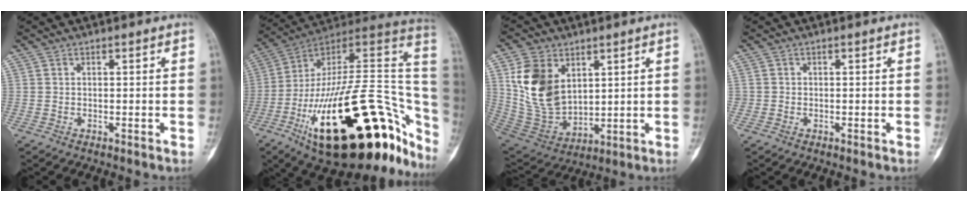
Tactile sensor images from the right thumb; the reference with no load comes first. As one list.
[{"total": 40.7, "force": [-15.6, 16.1, 34.0], "torque": [-0.431, 0.066, -0.243]}, {"total": 14.8, "force": [5.2, 9.9, 9.7], "torque": [-0.169, -0.027, 0.123]}, {"total": 0.5, "force": [0.0, 0.5, 0.0], "torque": [0.005, 0.005, 0.000]}]